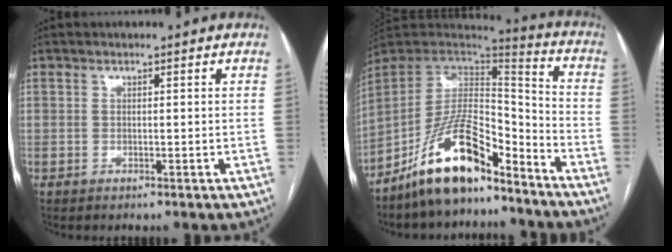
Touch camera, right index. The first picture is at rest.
{"total": 15.2, "force": [-11.1, 4.3, 9.5], "torque": [-0.173, 0.023, -0.200]}